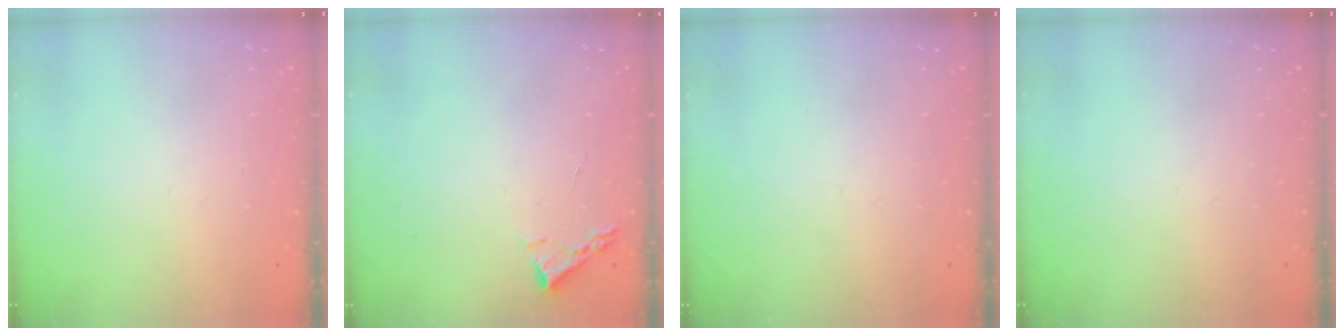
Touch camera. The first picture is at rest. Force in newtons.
{"total": 2.4, "press": 2.3, "slide": 0.3}
{"total": 0.0}
{"total": 0.0}